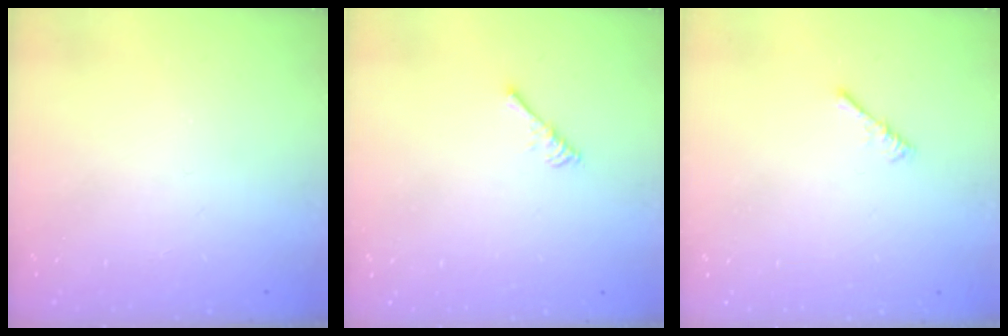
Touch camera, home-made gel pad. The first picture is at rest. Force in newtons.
{"total": 2.7, "press": 2.6, "slide": 0.5}
{"total": 0.0}